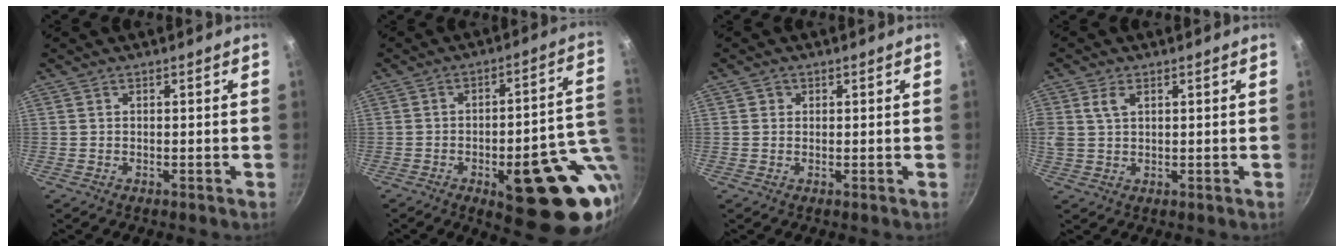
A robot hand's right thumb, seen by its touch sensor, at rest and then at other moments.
{"total": 20.8, "force": [-5.1, 7.2, 18.8], "torque": [-0.192, 0.013, -0.062]}
{"total": 1.2, "force": [0.3, 1.1, 0.2], "torque": [0.002, 0.001, 0.001]}
{"total": 4.3, "force": [1.6, 2.7, 2.8], "torque": [-0.054, 0.002, 0.031]}